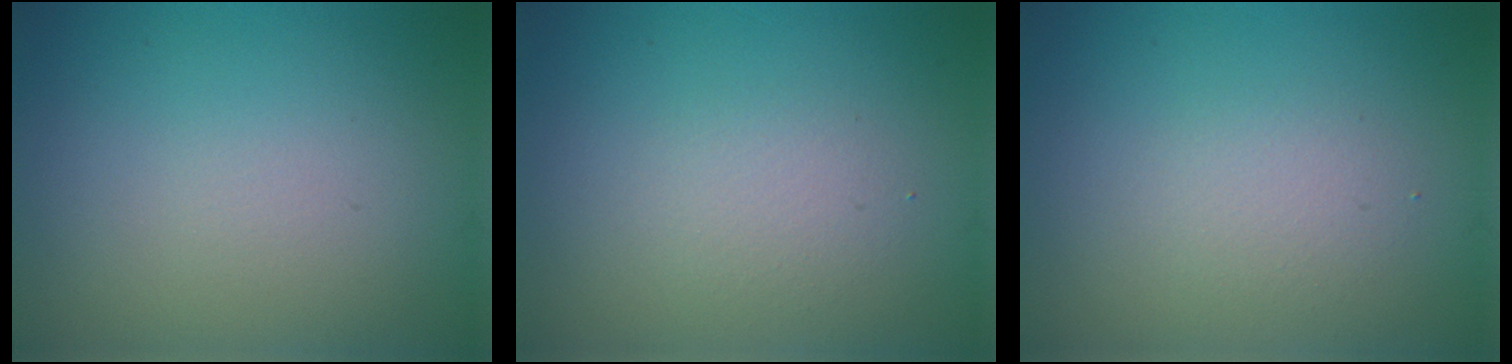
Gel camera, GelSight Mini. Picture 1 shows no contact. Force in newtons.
{"total": 1.5, "press": 1.5, "slide": 0.1}
{"total": 1.7, "press": 1.7, "slide": 0.2}